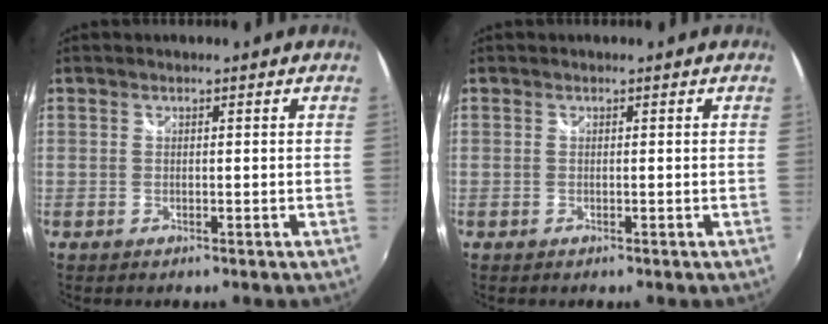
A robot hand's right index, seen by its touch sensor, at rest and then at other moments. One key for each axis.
{"total": 0.0}